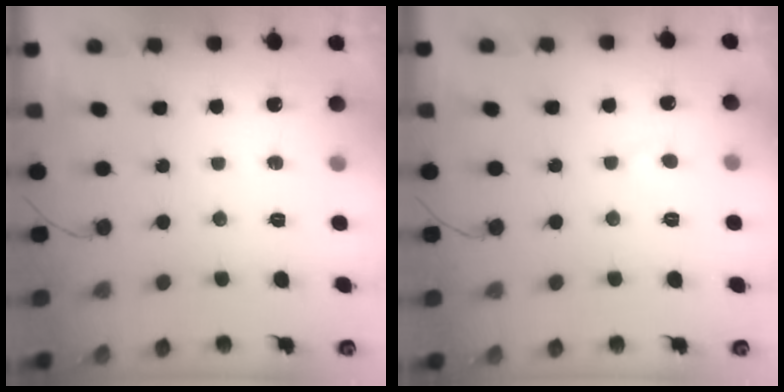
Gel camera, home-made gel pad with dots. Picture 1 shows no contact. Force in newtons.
{"total": 4.1, "press": 4.1, "slide": 0.4}